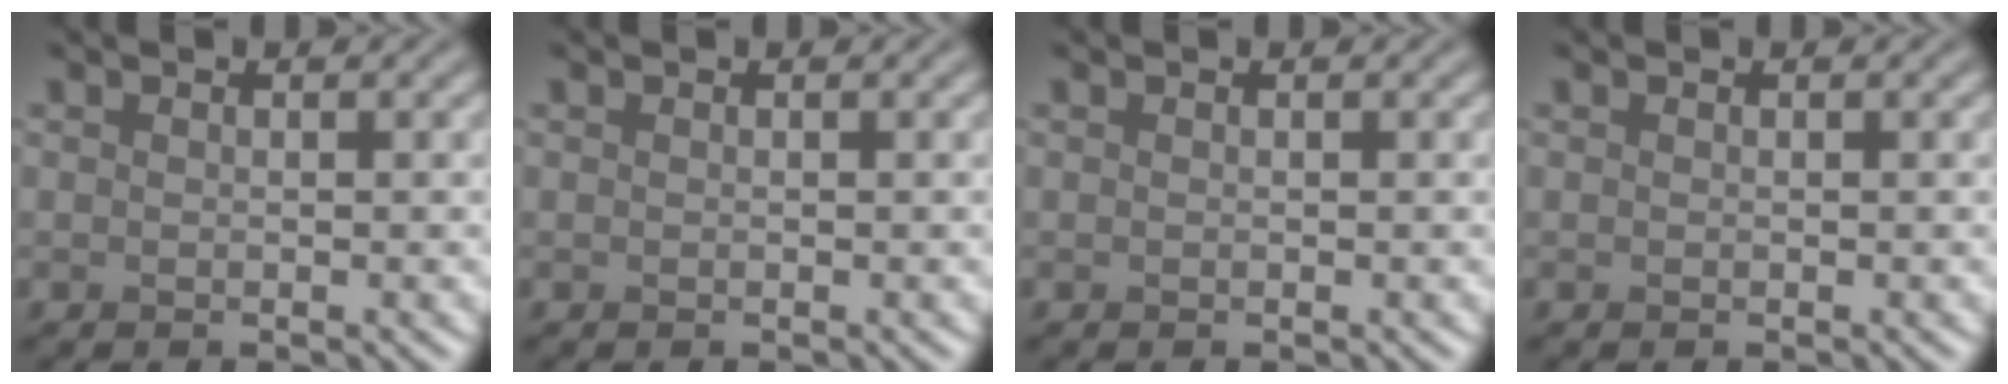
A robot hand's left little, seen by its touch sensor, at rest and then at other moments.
{"total": 0.0}
{"total": 0.0}
{"total": 0.0}